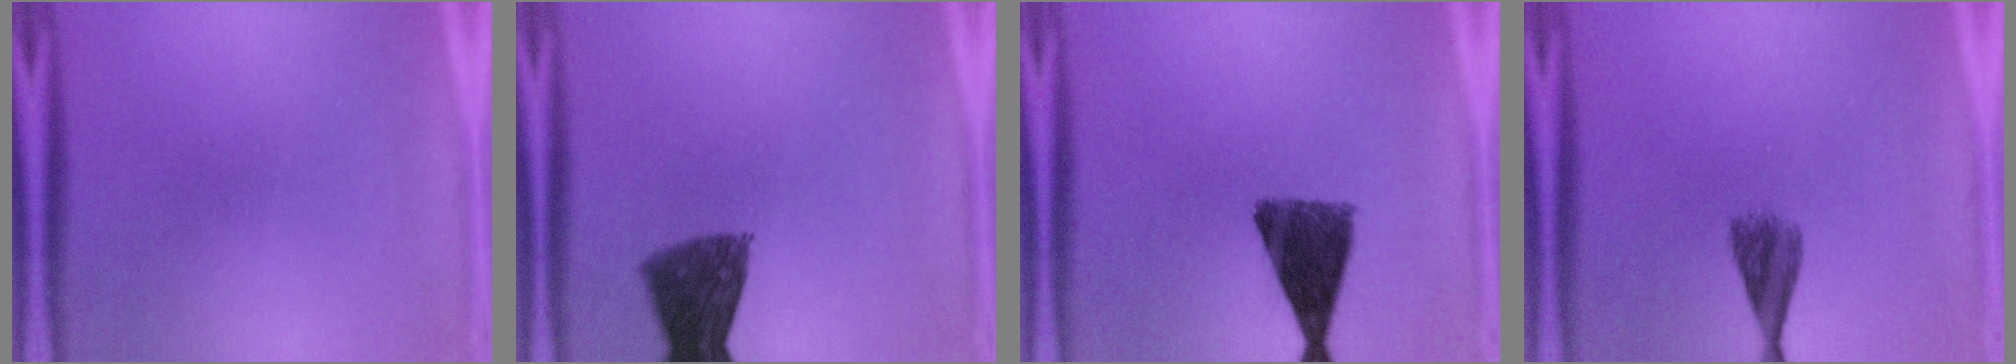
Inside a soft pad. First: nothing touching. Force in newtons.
{"total": 9.4}
{"total": 10.4}
{"total": 4.3}